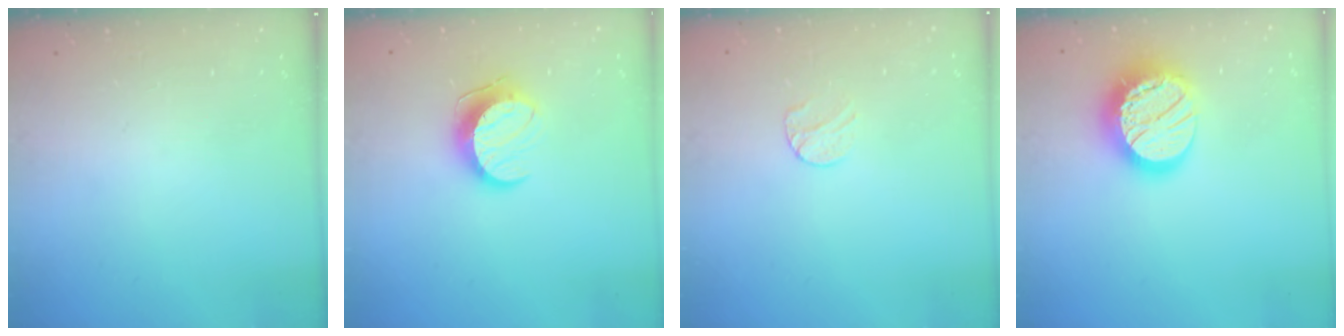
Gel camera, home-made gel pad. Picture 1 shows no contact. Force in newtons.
{"total": 10.4, "press": 10.4, "slide": 0.2}
{"total": 5.8, "press": 5.8, "slide": 0.6}
{"total": 17.5, "press": 17.5, "slide": 1.2}